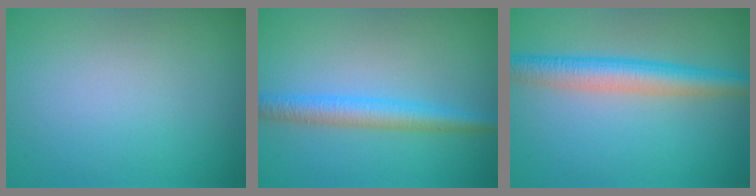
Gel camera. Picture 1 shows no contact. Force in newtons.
{"total": 3.3, "press": 3.3, "slide": 0.1}
{"total": 4.8, "press": 4.8, "slide": 0.1}